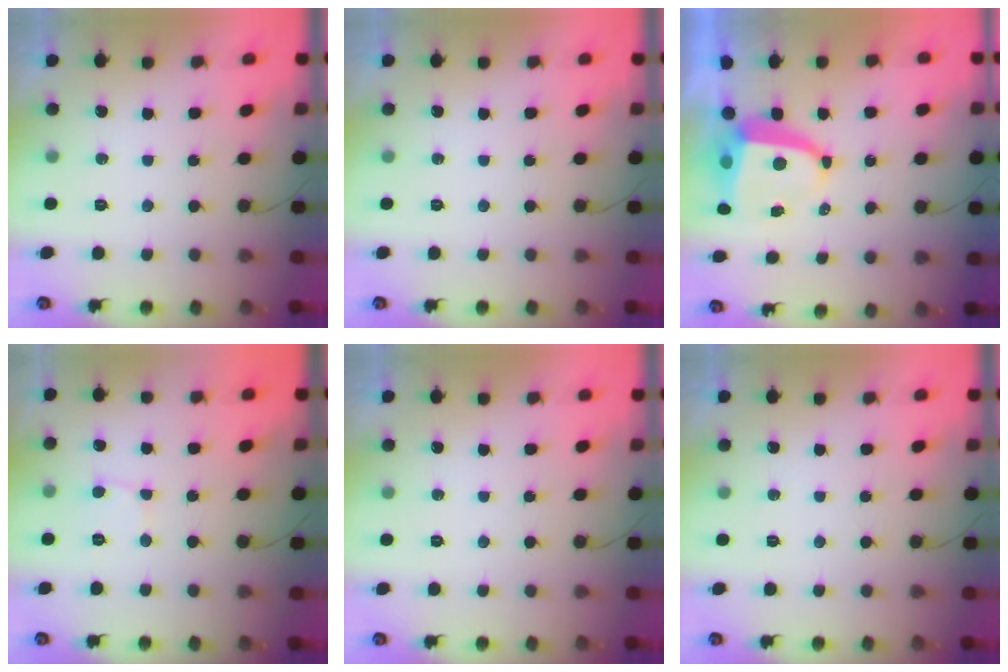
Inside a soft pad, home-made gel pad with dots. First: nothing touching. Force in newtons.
{"total": 0.0}
{"total": 8.0, "press": 7.9, "slide": 1.0}
{"total": 2.8, "press": 2.8, "slide": 0.3}
{"total": 0.0}
{"total": 0.0}